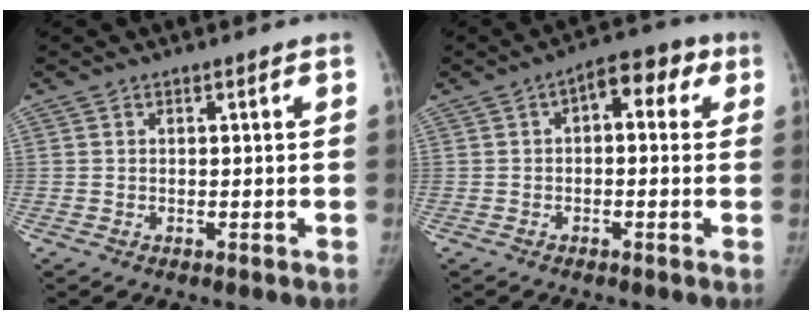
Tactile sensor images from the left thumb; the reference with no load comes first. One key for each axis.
{"total": 7.7, "fx": 2.0, "fy": 4.3, "fz": 6.0, "tx": -0.047, "ty": 0.025, "tz": 0.015}